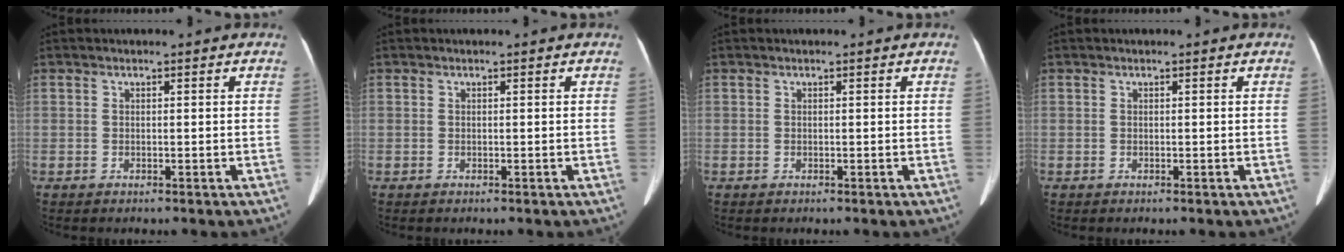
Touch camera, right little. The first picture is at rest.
{"total": 0.0}
{"total": 0.0}
{"total": 0.0}